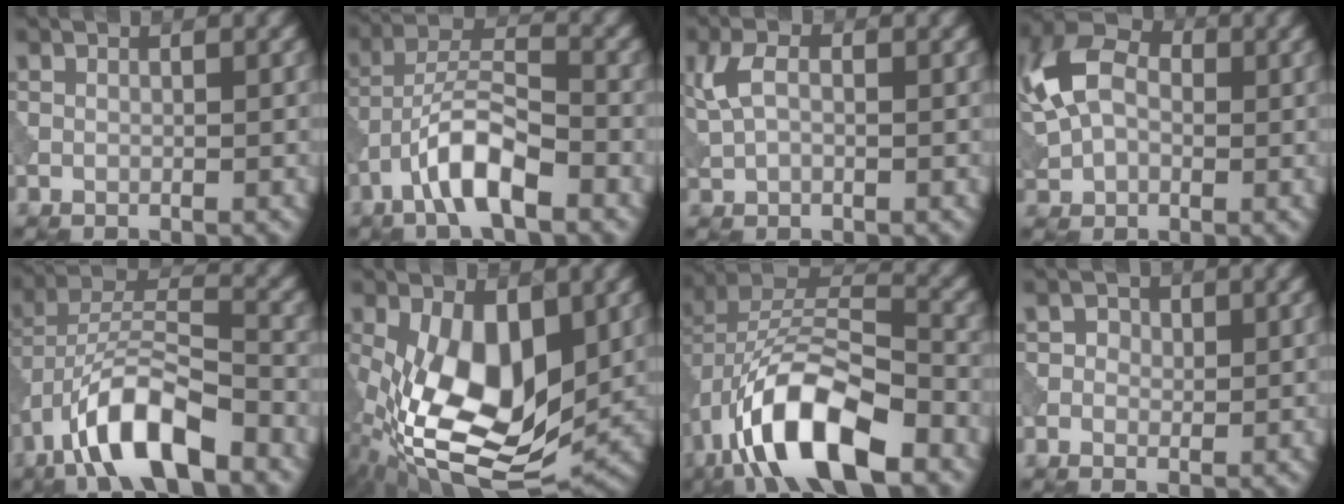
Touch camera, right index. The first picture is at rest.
{"total": 6.4, "force": [-3.5, 2.0, 5.0], "torque": [-0.087, 0.015, -0.068]}
{"total": 3.6, "force": [0.8, 2.1, 2.8], "torque": [-0.068, 0.008, 0.013]}
{"total": 8.6, "force": [1.5, 5.6, 6.3], "torque": [-0.139, 0.022, 0.012]}
{"total": 9.6, "force": [-5.6, 3.4, 7.1], "torque": [-0.122, 0.017, -0.104]}
{"total": 12.7, "force": [-1.2, 6.8, 10.7], "torque": [-0.202, -0.016, -0.022]}
{"total": 12.1, "force": [-5.8, 5.3, 9.3], "torque": [-0.171, 0.009, -0.108]}
{"total": 1.5, "force": [0.2, 1.3, 0.7], "torque": [-0.002, -0.003, -0.002]}